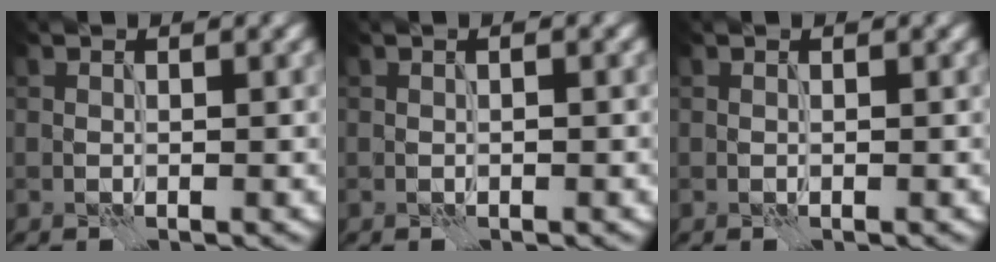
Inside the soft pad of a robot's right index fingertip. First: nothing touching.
{"total": 0.6, "force": [-0.1, 0.1, 0.6], "torque": [-0.007, 0.002, 0.000]}
{"total": 0.0}